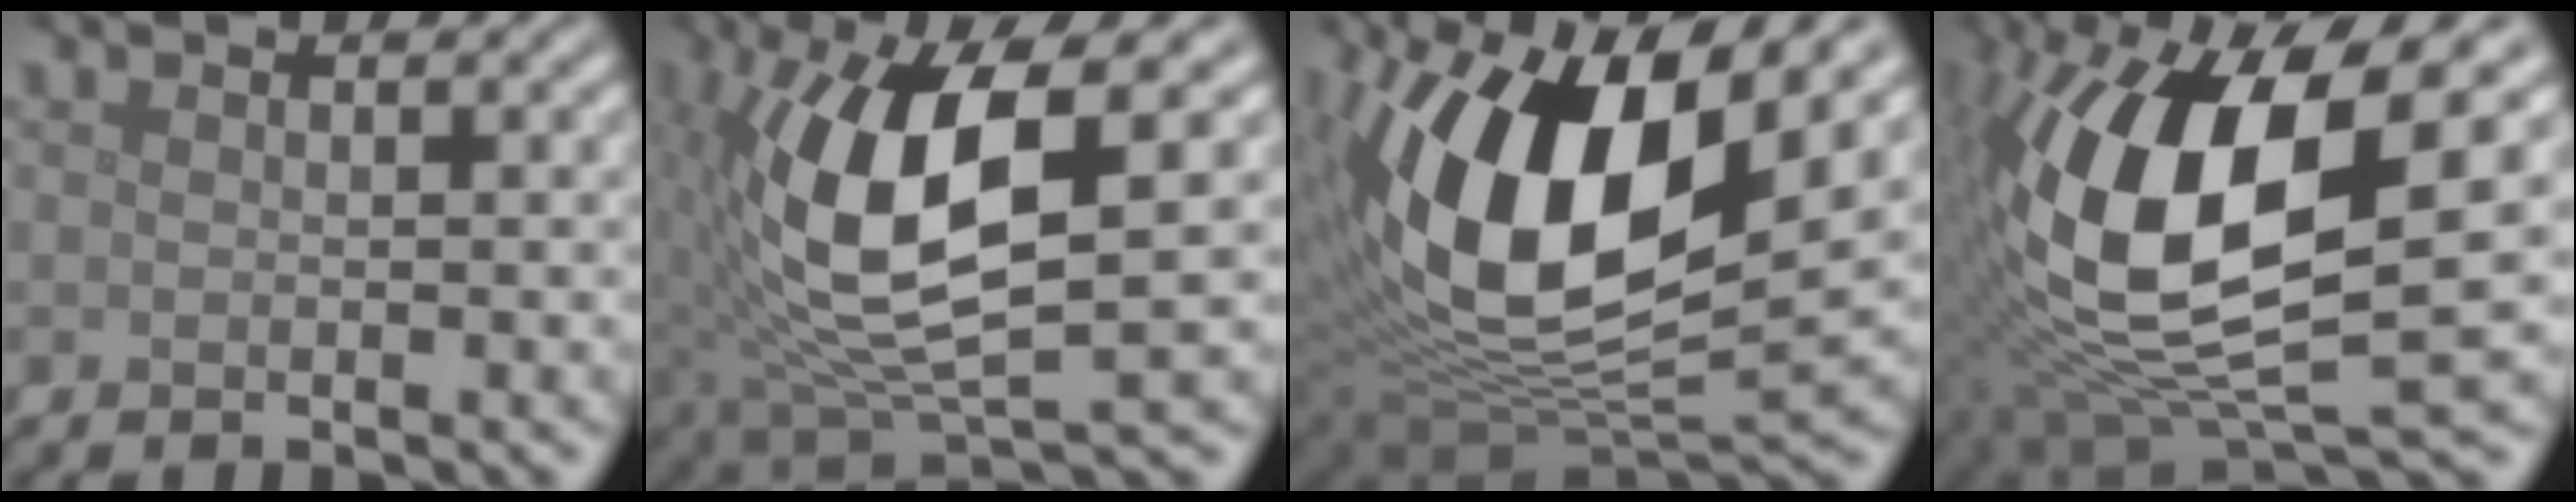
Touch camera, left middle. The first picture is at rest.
{"total": 10.7, "force": [1.3, 3.9, 9.9], "torque": [-0.198, -0.005, 0.029]}
{"total": 14.6, "force": [4.1, 6.4, 12.4], "torque": [-0.229, 0.000, 0.070]}
{"total": 14.7, "force": [1.2, 6.1, 13.3], "torque": [-0.277, -0.020, 0.019]}